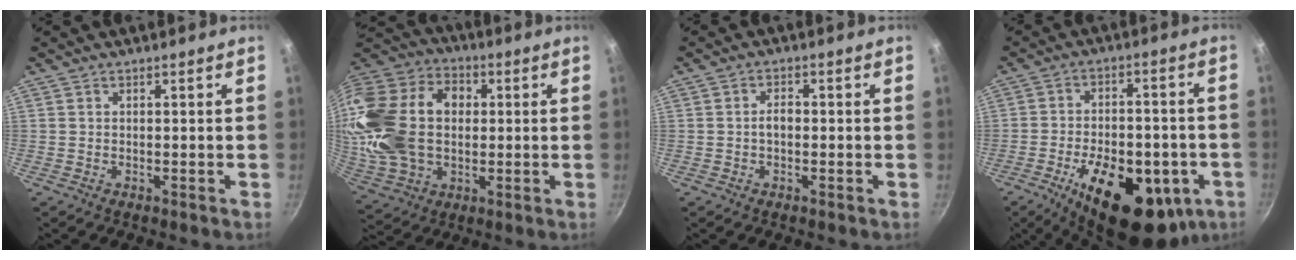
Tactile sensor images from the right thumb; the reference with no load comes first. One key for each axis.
{"total": 25.0, "fx": 1.9, "fy": 17.8, "fz": 17.5, "tx": -0.329, "ty": 0.029, "tz": 0.041}
{"total": 2.2, "fx": -0.3, "fy": 1.4, "fz": 1.7, "tx": -0.023, "ty": 0.011, "tz": -0.007}
{"total": 23.0, "fx": -8.8, "fy": 11.6, "fz": 17.8, "tx": -0.239, "ty": 0.018, "tz": -0.115}